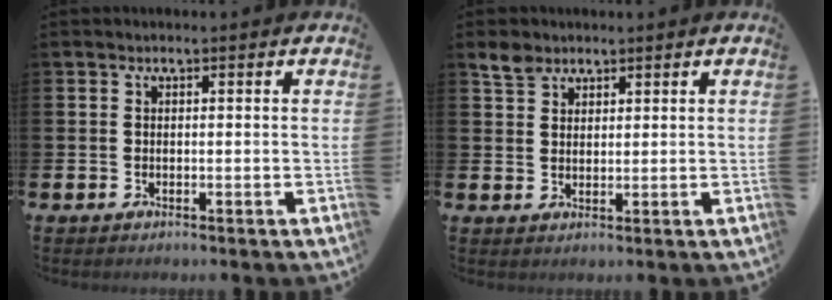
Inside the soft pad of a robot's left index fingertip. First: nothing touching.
{"total": 3.2, "force": [2.7, 1.6, 0.6], "torque": [-0.011, -0.003, 0.048]}